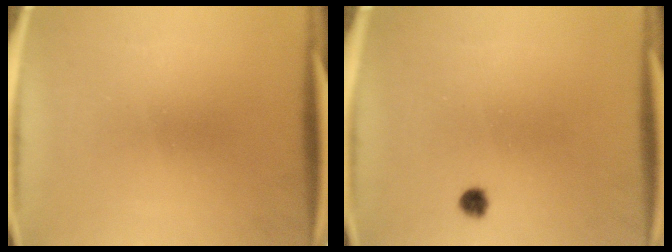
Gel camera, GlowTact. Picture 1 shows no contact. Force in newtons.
{"total": 1.7}